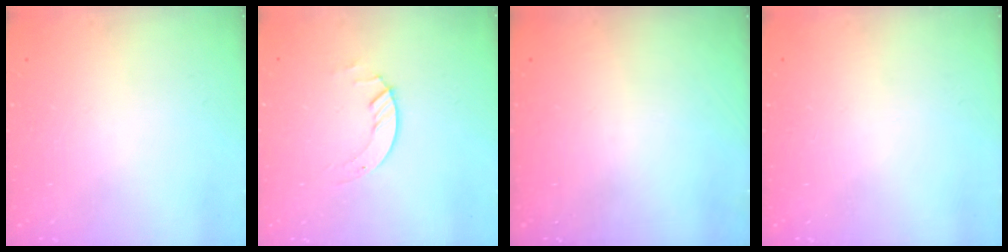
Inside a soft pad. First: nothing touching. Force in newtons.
{"total": 2.0, "press": 2.0, "slide": 0.2}
{"total": 0.0}
{"total": 0.0}